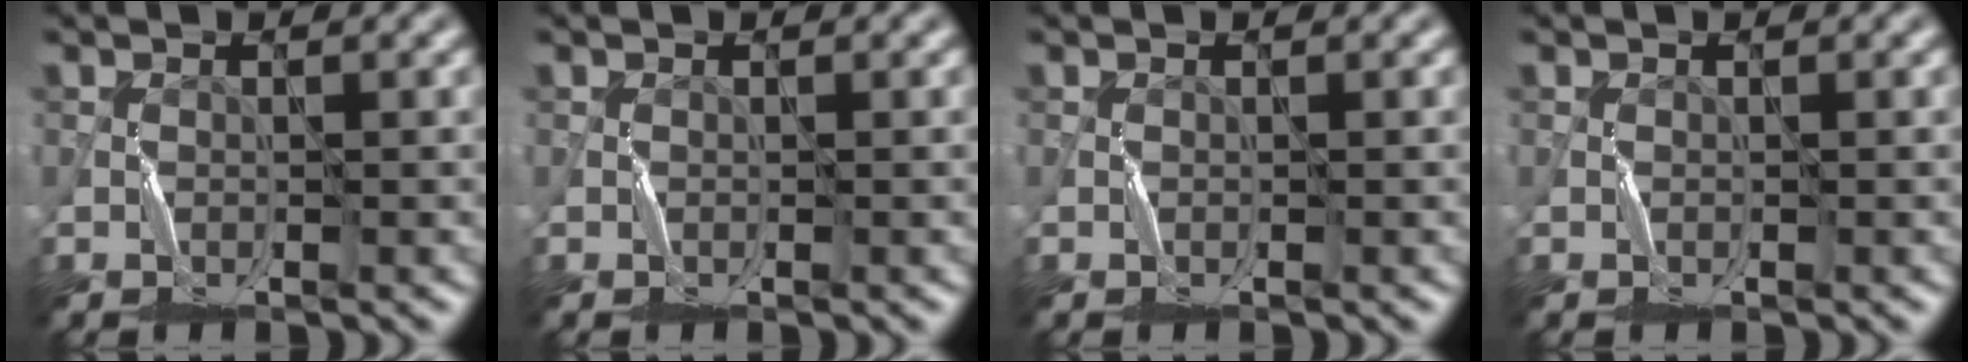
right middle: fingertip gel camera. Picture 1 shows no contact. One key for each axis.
{"total": 0.0}
{"total": 0.0}
{"total": 0.0}